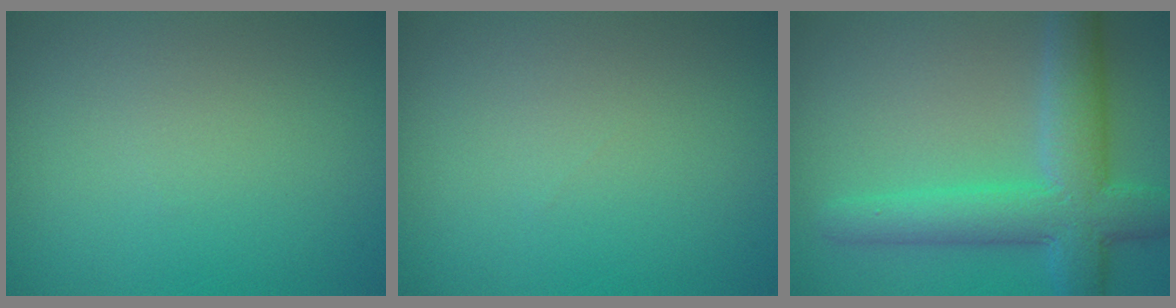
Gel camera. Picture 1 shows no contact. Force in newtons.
{"total": 0.0}
{"total": 6.8, "press": 6.8, "slide": 0.2}